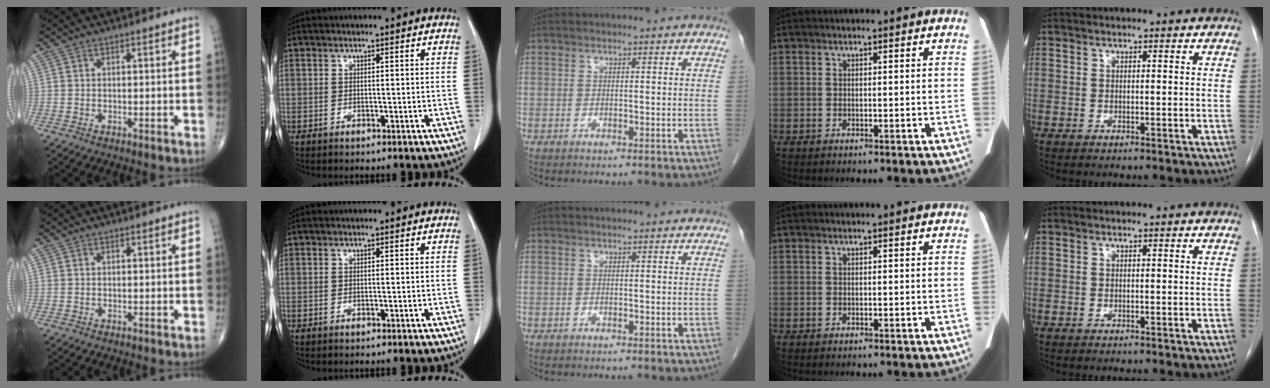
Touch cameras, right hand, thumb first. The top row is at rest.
{}